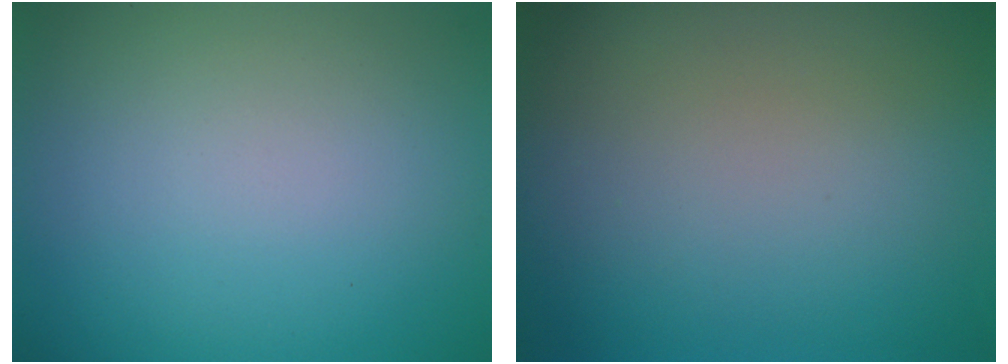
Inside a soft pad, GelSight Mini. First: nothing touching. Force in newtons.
{"total": 0.0}